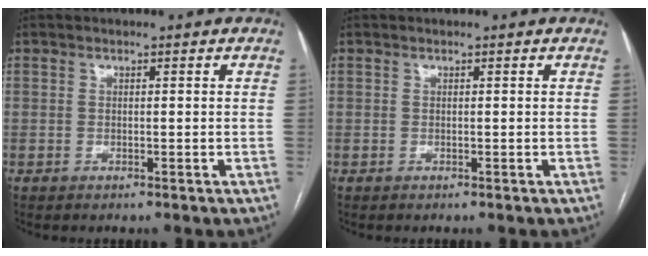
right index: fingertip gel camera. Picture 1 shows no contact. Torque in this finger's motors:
{"motor_torque": [0.00, 0.00, 0.00, 0.00]}